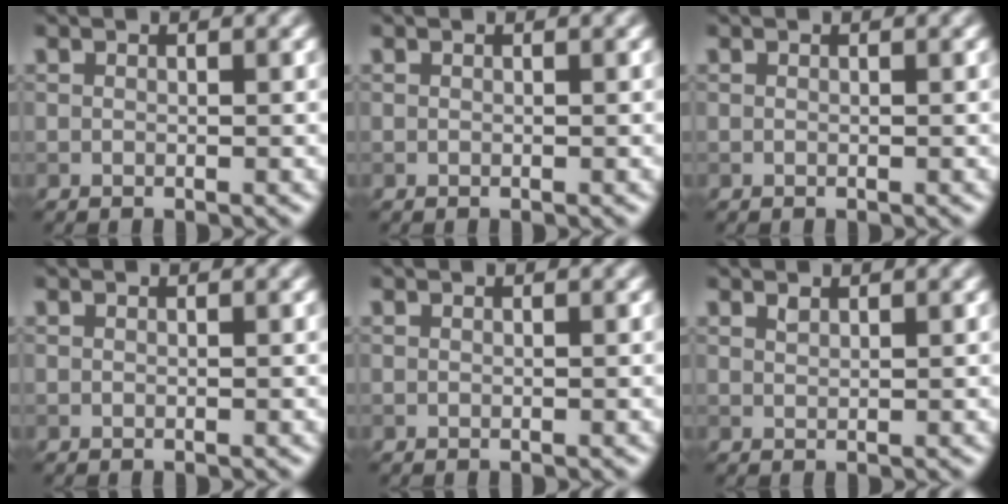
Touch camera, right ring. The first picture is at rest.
{"total": 0.0}
{"total": 0.0}
{"total": 0.0}
{"total": 0.0}
{"total": 0.6, "force": [0.6, 0.2, 0.3], "torque": [-0.005, 0.000, 0.014]}